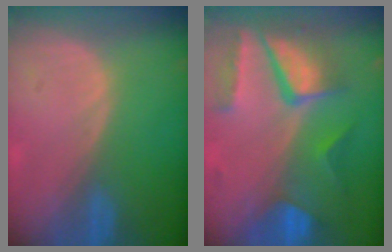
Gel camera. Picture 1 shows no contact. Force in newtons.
{"total": 10.4, "press": 8.8, "slide": 5.5}